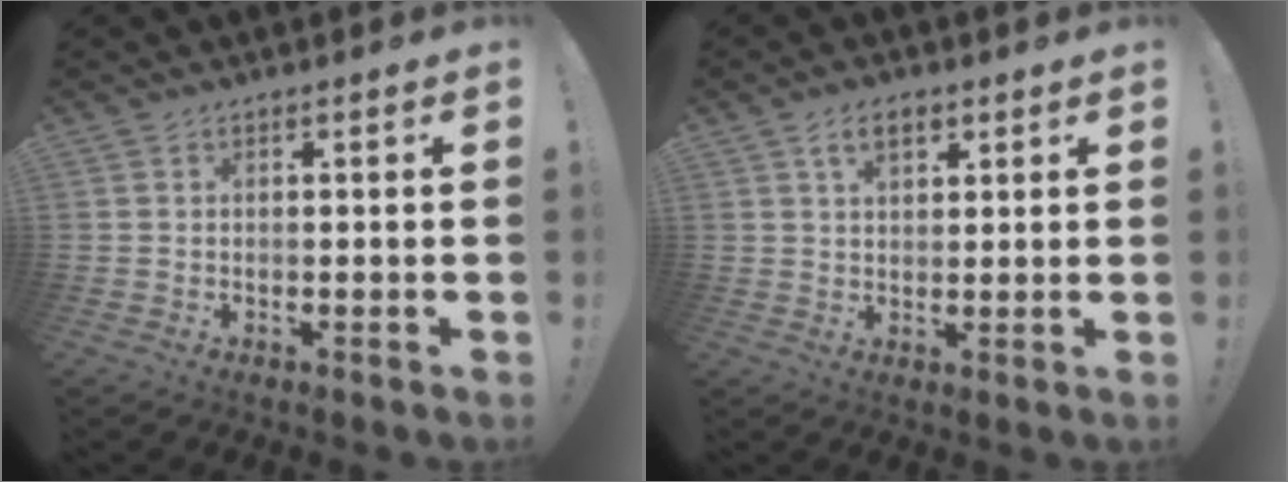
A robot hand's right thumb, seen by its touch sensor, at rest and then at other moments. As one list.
[{"total": 5.7, "force": [3.0, 3.1, 3.7], "torque": [-0.063, 0.000, 0.055]}]